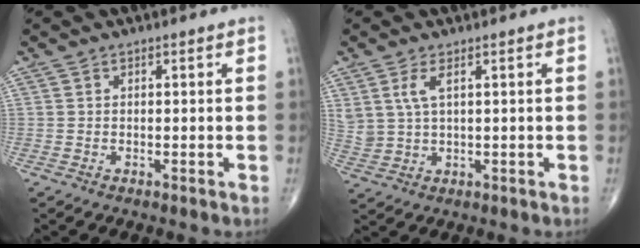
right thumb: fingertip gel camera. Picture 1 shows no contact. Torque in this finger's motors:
{"motor_torque": [0.02, 0.02, 0.17, 0.17, 0.03]}